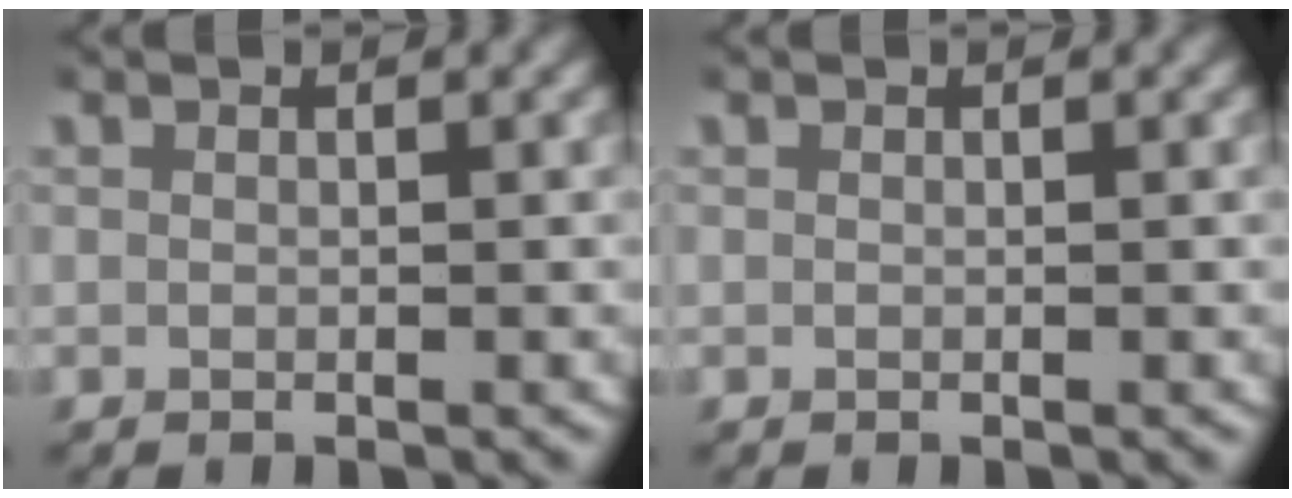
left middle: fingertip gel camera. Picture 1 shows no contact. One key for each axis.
{"total": 0.0}